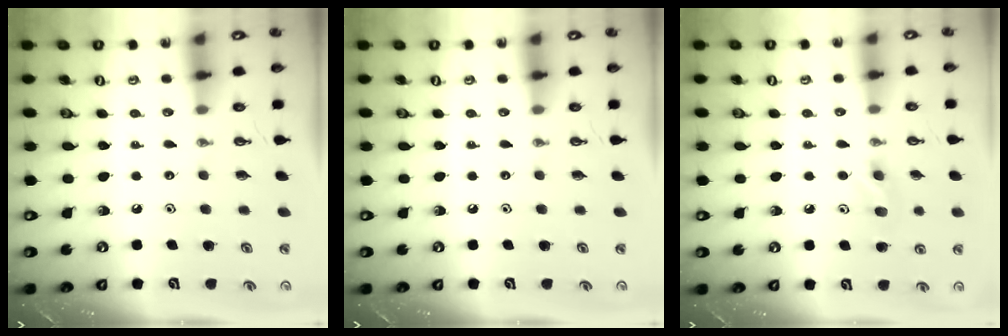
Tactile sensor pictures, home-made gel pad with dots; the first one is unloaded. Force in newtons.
{"total": 0.0}
{"total": 5.4, "press": 5.4, "slide": 0.5}